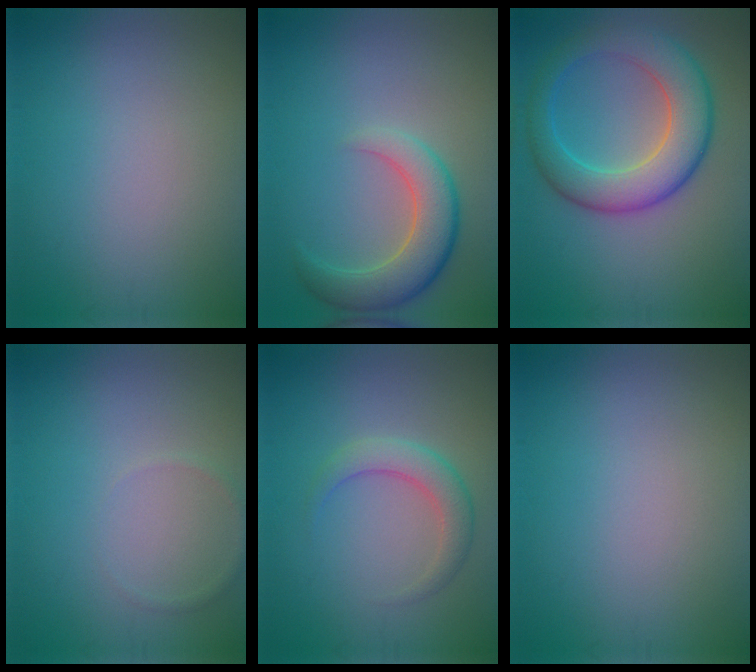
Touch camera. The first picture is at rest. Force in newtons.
{"total": 5.2, "press": 5.1, "slide": 0.6}
{"total": 7.4, "press": 7.4, "slide": 0.2}
{"total": 0.7, "press": 0.7, "slide": 0.0}
{"total": 2.8, "press": 2.8, "slide": 0.2}
{"total": 0.0}